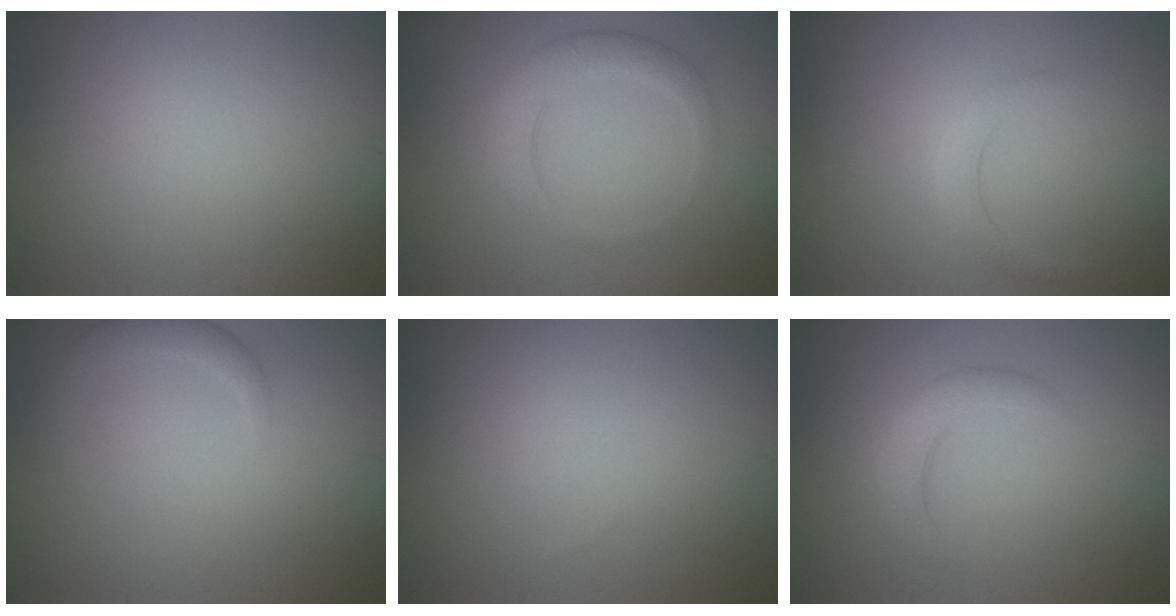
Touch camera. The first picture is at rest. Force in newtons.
{"total": 3.3, "press": 3.3, "slide": 0.2}
{"total": 1.7, "press": 1.7, "slide": 0.1}
{"total": 2.4, "press": 2.3, "slide": 0.3}
{"total": 0.0}
{"total": 3.0, "press": 3.0, "slide": 0.2}